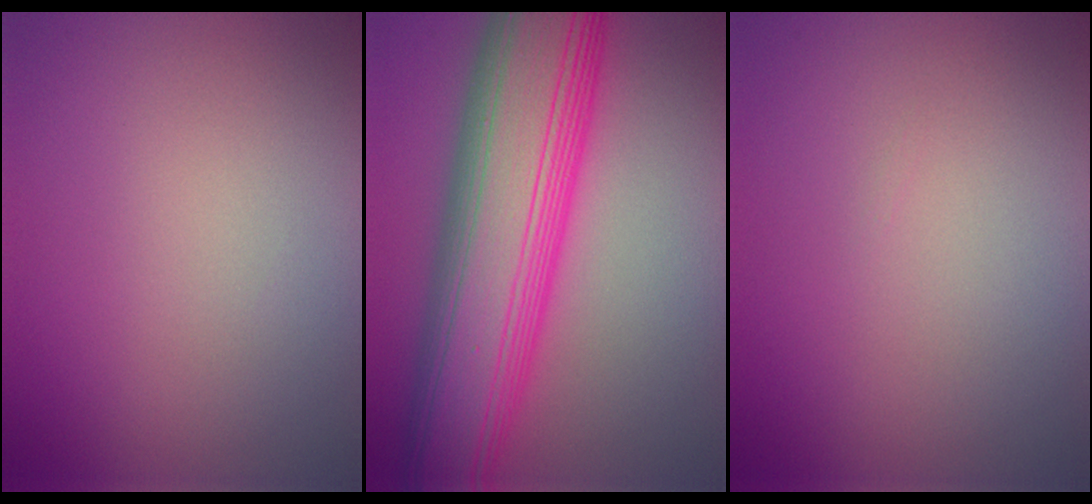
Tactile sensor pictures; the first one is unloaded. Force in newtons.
{"total": 13.2, "press": 13.2, "slide": 0.3}
{"total": 0.0}